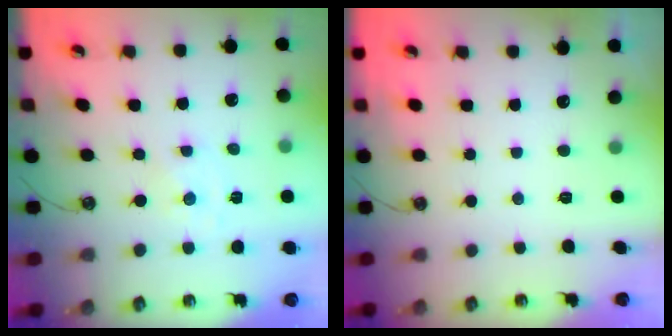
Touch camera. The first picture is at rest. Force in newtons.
{"total": 0.0}